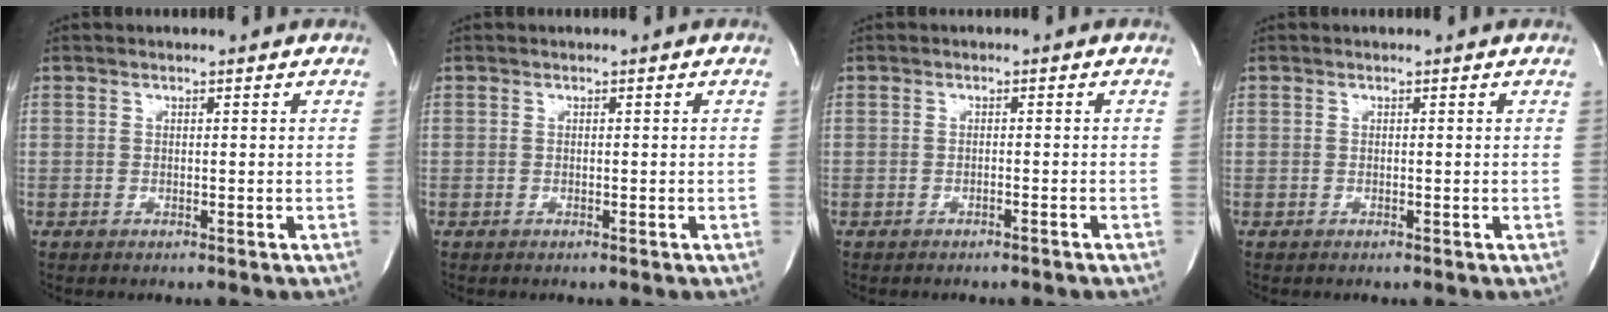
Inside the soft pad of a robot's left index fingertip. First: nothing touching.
{"total": 0.0}
{"total": 1.2, "force": [-1.0, -0.1, 0.6], "torque": [-0.016, 0.004, -0.009]}
{"total": 0.0}